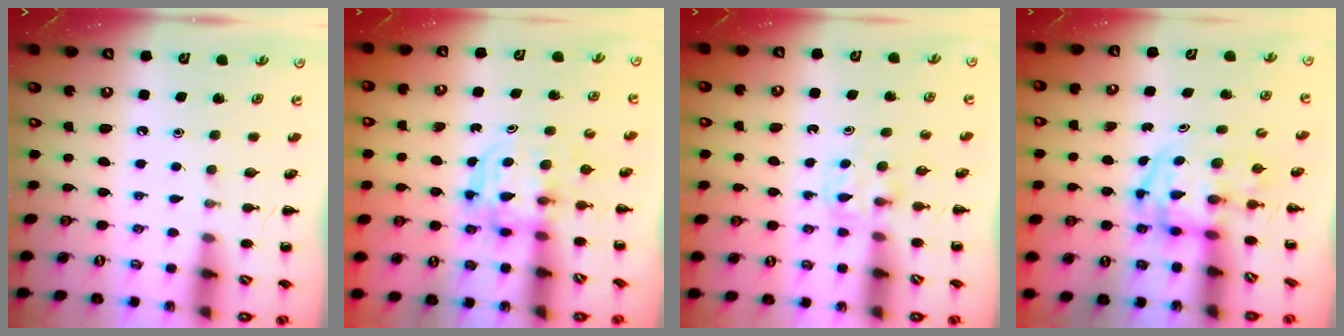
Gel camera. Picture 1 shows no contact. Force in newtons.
{"total": 3.7, "press": 3.7, "slide": 0.2}
{"total": 3.9, "press": 3.7, "slide": 1.3}
{"total": 3.9, "press": 3.8, "slide": 0.6}